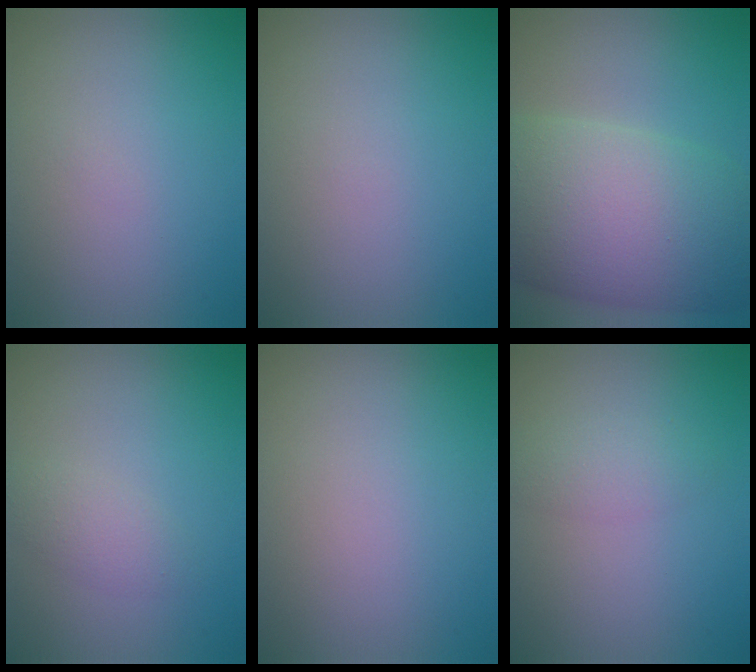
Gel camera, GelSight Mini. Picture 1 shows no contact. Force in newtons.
{"total": 0.0}
{"total": 13.0, "press": 13.0, "slide": 0.6}
{"total": 1.7, "press": 1.7, "slide": 0.1}
{"total": 0.0}
{"total": 1.8, "press": 1.8, "slide": 0.0}